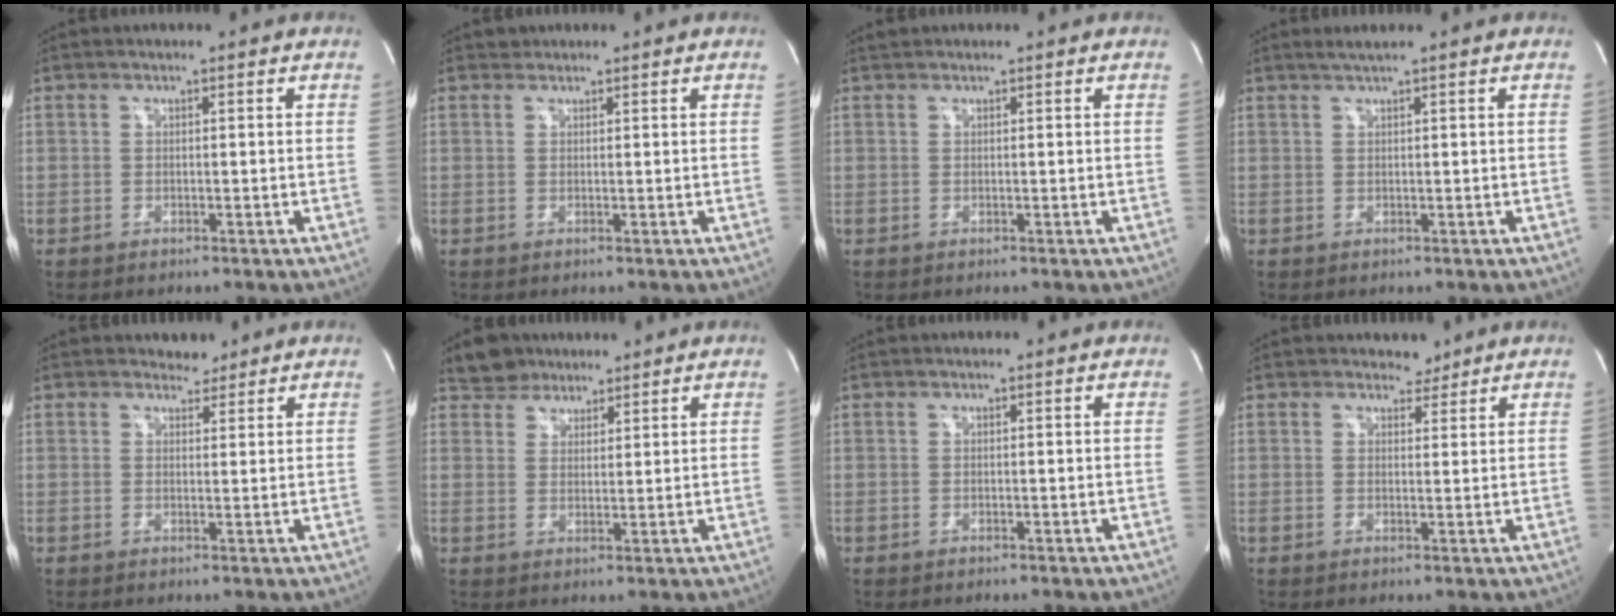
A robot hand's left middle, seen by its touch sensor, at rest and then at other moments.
{"total": 0.7, "force": [0.6, 0.3, -0.2], "torque": [0.000, 0.004, 0.010]}
{"total": 0.6, "force": [0.6, 0.1, 0.0], "torque": [-0.010, 0.012, 0.015]}
{"total": 1.3, "force": [1.0, -0.3, 0.7], "torque": [-0.018, 0.004, 0.025]}
{"total": 2.1, "force": [1.8, 1.0, 0.0], "torque": [0.001, -0.001, 0.026]}
{"total": 4.6, "force": [3.7, 2.7, 0.2], "torque": [-0.007, 0.015, 0.064]}
{"total": 0.0}
{"total": 2.1, "force": [1.8, 1.1, -0.1], "torque": [0.005, -0.001, 0.024]}